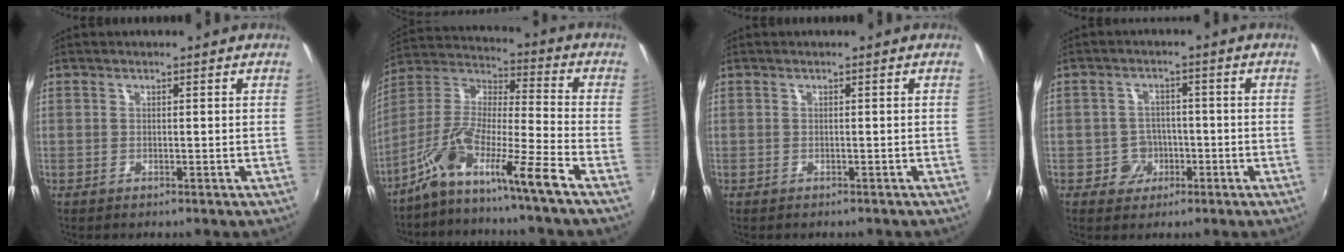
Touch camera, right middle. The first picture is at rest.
{"total": 12.0, "force": [-8.3, -1.2, 8.6], "torque": [-0.158, -0.008, -0.165]}
{"total": 0.7, "force": [-0.6, 0.3, 0.1], "torque": [-0.004, -0.002, -0.008]}
{"total": 4.6, "force": [-1.9, 4.2, 0.5], "torque": [-0.014, 0.016, -0.025]}